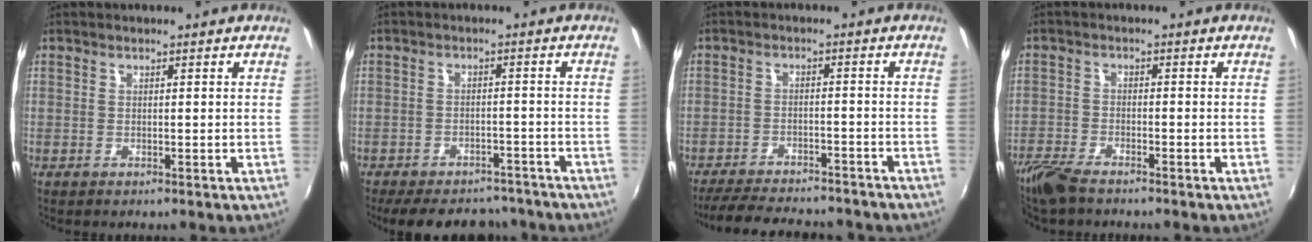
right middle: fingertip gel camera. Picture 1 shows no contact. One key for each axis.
{"total": 14.6, "fx": -12.1, "fy": 6.1, "fz": 5.4, "tx": -0.124, "ty": 0.006, "tz": -0.155}
{"total": 18.0, "fx": -15.5, "fy": 4.8, "fz": 7.8, "tx": -0.156, "ty": -0.021, "tz": -0.210}
{"total": 6.6, "fx": -5.6, "fy": 1.7, "fz": 3.2, "tx": -0.088, "ty": -0.021, "tz": -0.112}